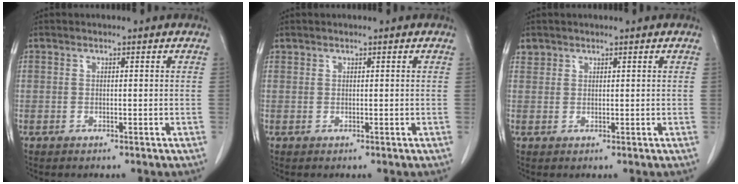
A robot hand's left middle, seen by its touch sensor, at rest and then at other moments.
{"total": 0.0}
{"total": 1.2, "force": [1.0, 0.8, -0.1], "torque": [0.010, 0.006, 0.016]}